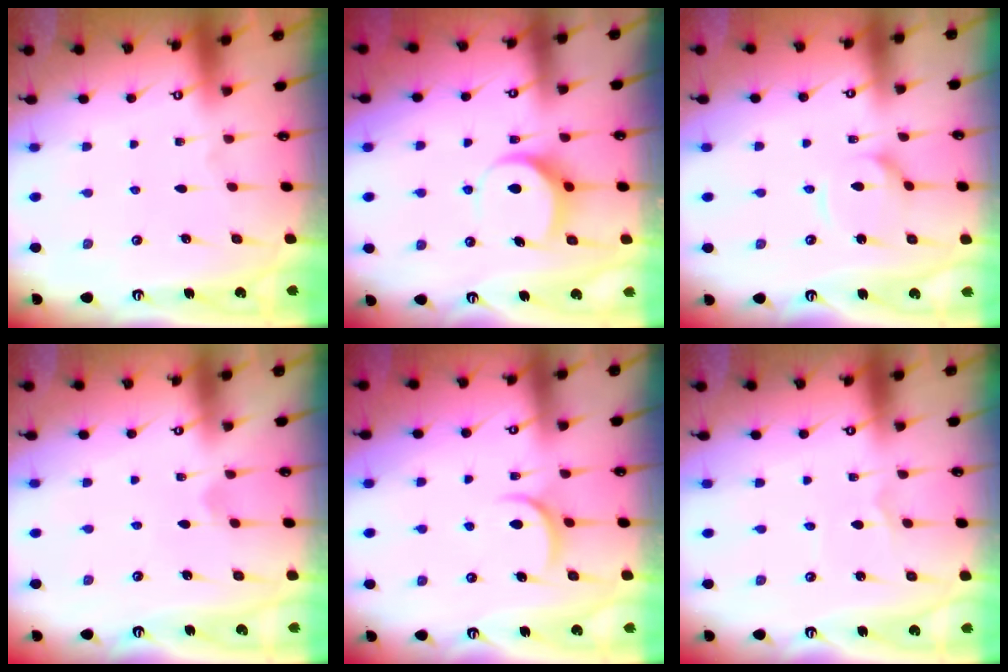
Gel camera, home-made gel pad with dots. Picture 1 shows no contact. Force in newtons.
{"total": 8.0, "press": 7.9, "slide": 0.9}
{"total": 5.3, "press": 5.3, "slide": 0.5}
{"total": 4.6, "press": 4.6, "slide": 0.7}
{"total": 4.9, "press": 4.8, "slide": 0.8}
{"total": 1.2, "press": 1.2, "slide": 0.0}